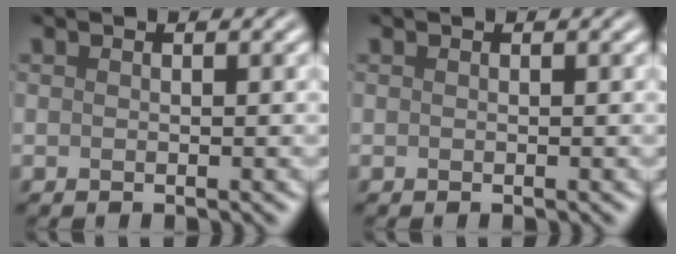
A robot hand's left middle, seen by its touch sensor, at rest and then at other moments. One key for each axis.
{"total": 0.0}